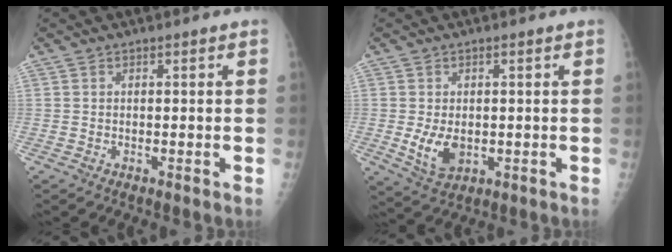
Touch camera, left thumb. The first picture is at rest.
{"total": 5.9, "force": [-0.6, 3.8, 4.4], "torque": [-0.073, -0.013, 0.001]}